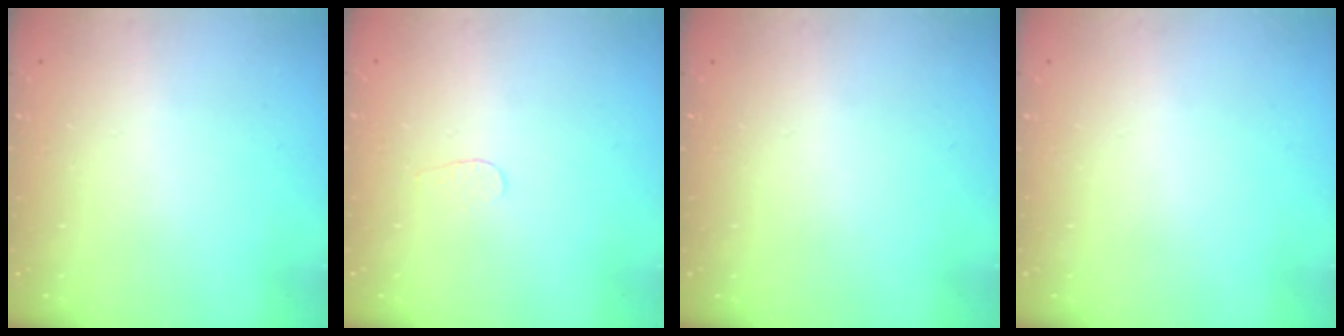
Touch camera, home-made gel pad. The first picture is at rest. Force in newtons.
{"total": 3.0, "press": 3.0, "slide": 0.3}
{"total": 0.0}
{"total": 0.0}